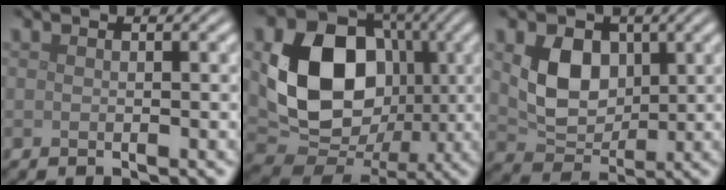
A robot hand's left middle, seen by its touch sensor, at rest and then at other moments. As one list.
[{"total": 12.3, "force": [0.6, 9.5, 7.7], "torque": [-0.146, -0.010, 0.012]}, {"total": 5.2, "force": [1.2, 3.8, 3.3], "torque": [-0.069, -0.006, 0.022]}]